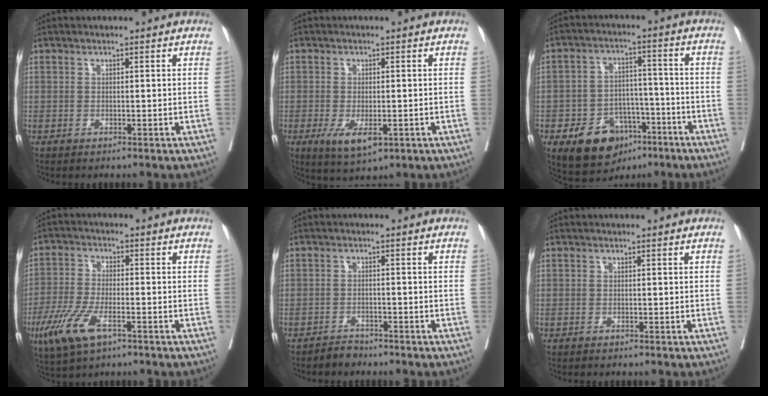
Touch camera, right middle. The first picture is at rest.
{"total": 5.4, "force": [-2.1, 2.1, 4.5], "torque": [-0.081, -0.013, -0.025]}
{"total": 11.0, "force": [-6.2, 7.2, 5.6], "torque": [-0.088, 0.016, -0.091]}
{"total": 8.6, "force": [-4.4, 2.9, 6.8], "torque": [-0.148, -0.017, -0.080]}
{"total": 1.8, "force": [-1.7, 0.5, -0.2], "torque": [-0.002, -0.003, -0.030]}
{"total": 0.0}